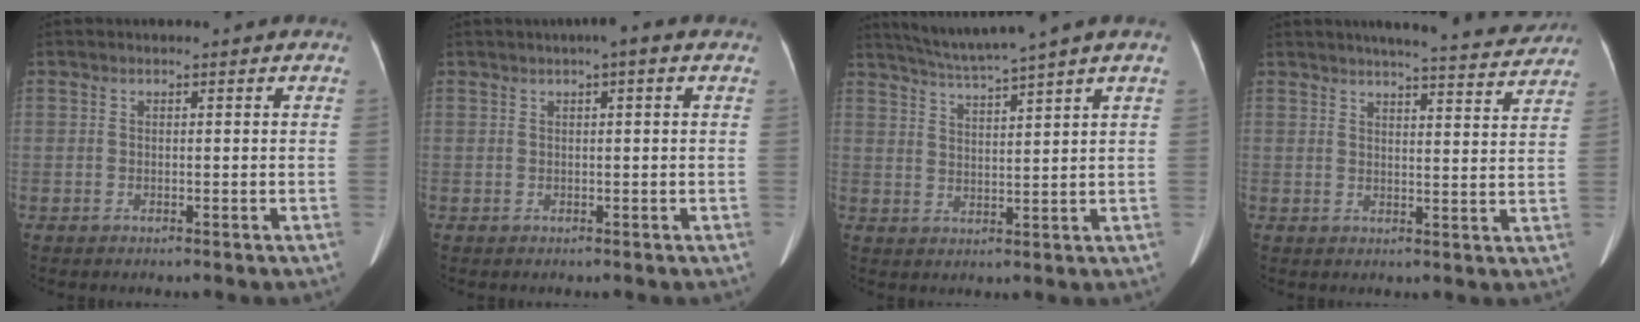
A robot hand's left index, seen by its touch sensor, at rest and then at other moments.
{"total": 2.0, "force": [1.0, 0.2, 1.8], "torque": [-0.030, 0.012, 0.010]}
{"total": 7.5, "force": [6.3, -2.0, 3.6], "torque": [-0.065, 0.003, 0.111]}
{"total": 12.3, "force": [11.3, 0.8, 4.8], "torque": [-0.063, -0.009, 0.127]}